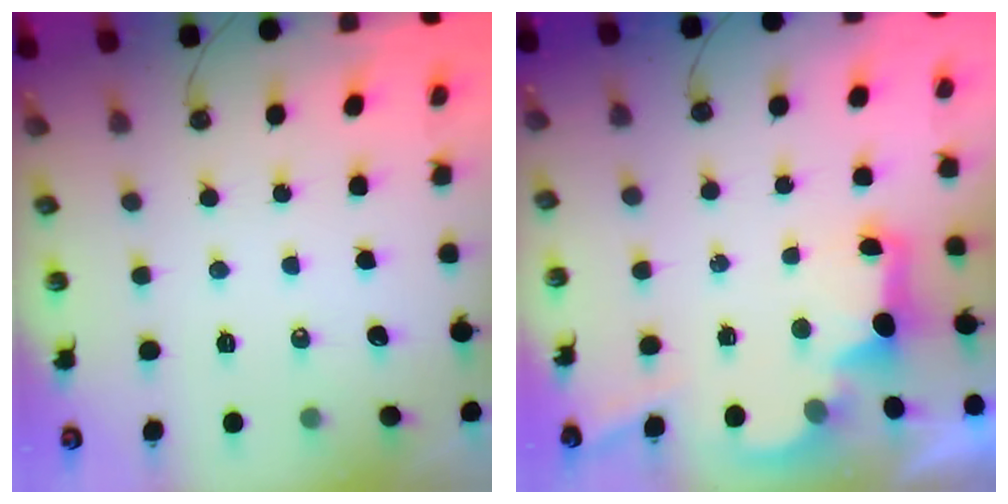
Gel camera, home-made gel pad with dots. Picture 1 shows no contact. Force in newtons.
{"total": 2.8, "press": 2.7, "slide": 0.9}